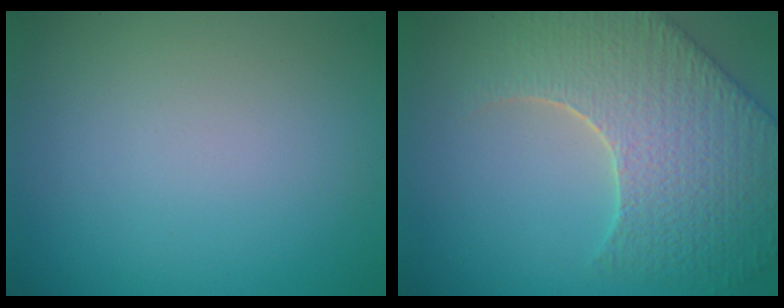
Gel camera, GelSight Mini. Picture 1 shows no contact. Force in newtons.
{"total": 8.0, "press": 6.4, "slide": 4.9}